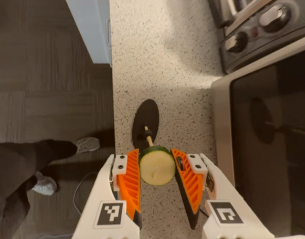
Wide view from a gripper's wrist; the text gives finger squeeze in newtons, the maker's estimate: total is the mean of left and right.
{"total": 10.7, "left": 10.9, "right": 10.6}